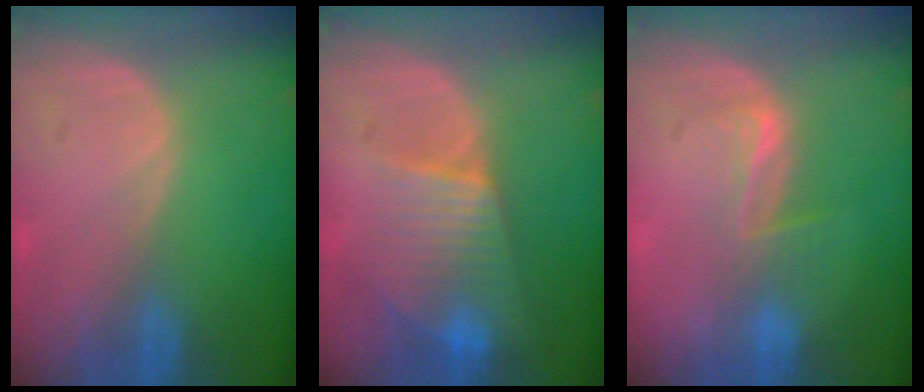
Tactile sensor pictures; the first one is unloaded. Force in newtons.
{"total": 7.5, "press": 7.0, "slide": 2.8}
{"total": 3.5, "press": 3.2, "slide": 1.5}